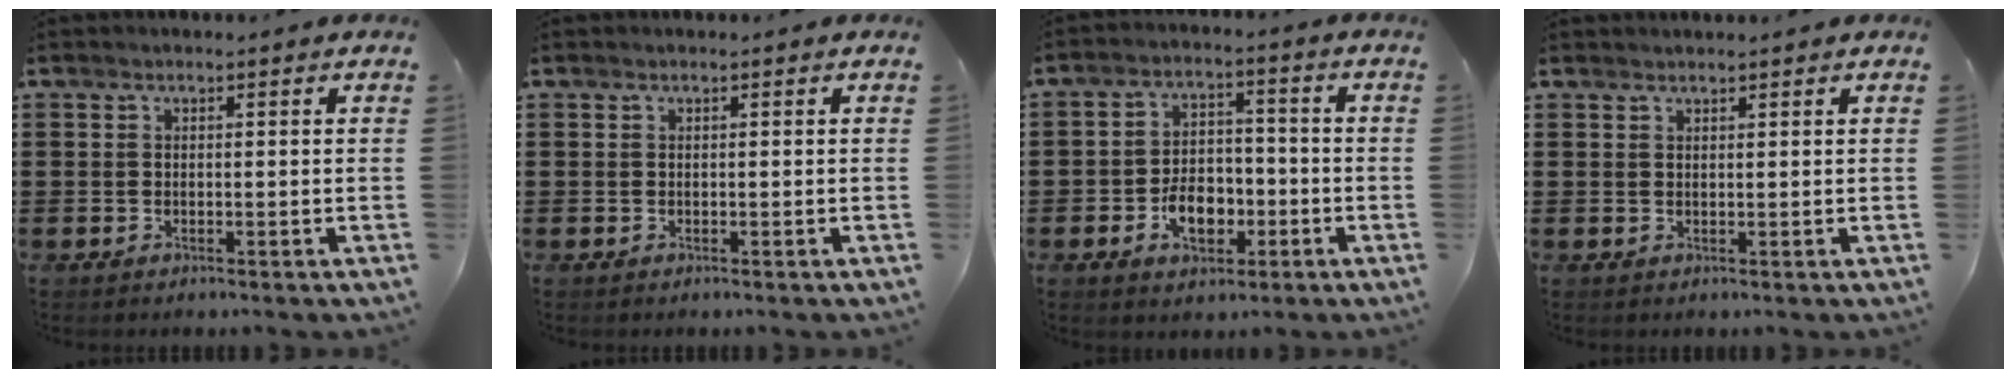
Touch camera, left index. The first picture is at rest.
{"total": 0.0}
{"total": 6.1, "force": [-2.4, 3.9, 4.1], "torque": [-0.055, 0.007, -0.045]}
{"total": 0.8, "force": [0.8, -0.1, 0.1], "torque": [-0.002, -0.002, 0.017]}